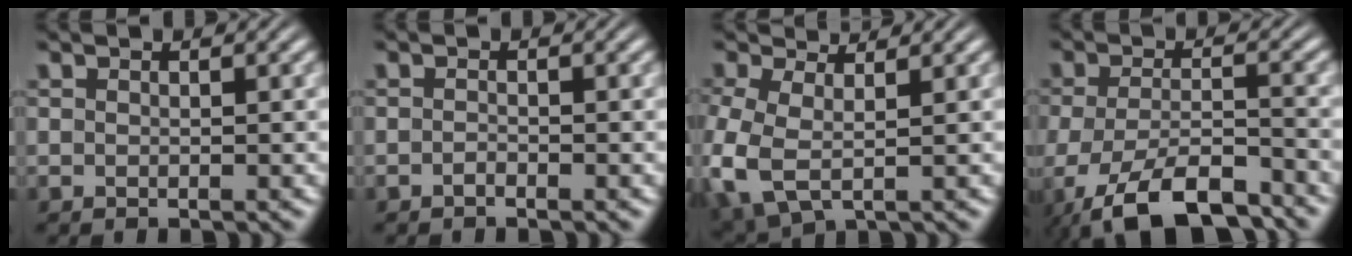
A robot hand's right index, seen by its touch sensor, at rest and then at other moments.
{"total": 0.9, "force": [-0.8, 0.3, 0.1], "torque": [-0.008, -0.002, -0.016]}
{"total": 5.6, "force": [0.4, 4.2, 3.6], "torque": [-0.120, -0.027, 0.025]}
{"total": 9.7, "force": [-6.7, 4.4, 5.5], "torque": [-0.116, -0.039, -0.088]}